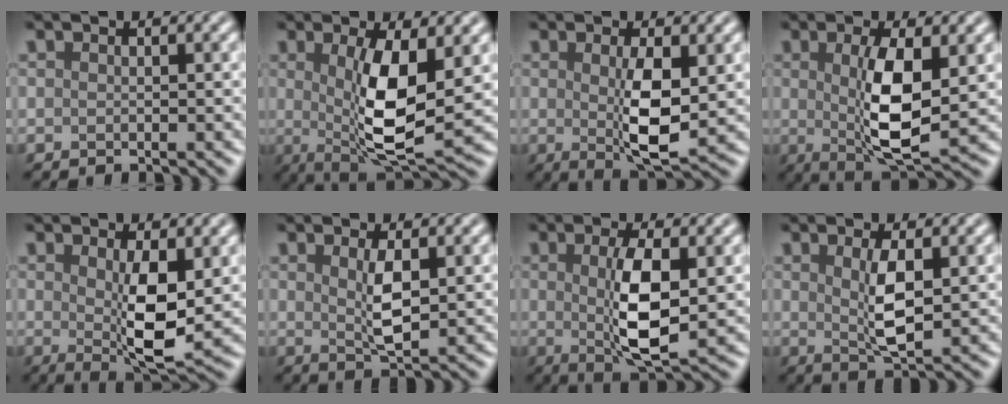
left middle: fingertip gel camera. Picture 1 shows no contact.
{"total": 7.8, "force": [0.4, 2.3, 7.4], "torque": [-0.133, -0.012, 0.012]}
{"total": 4.7, "force": [0.1, 1.2, 4.6], "torque": [-0.087, -0.011, 0.006]}
{"total": 6.7, "force": [0.3, 2.0, 6.4], "torque": [-0.119, -0.011, 0.009]}
{"total": 5.2, "force": [0.3, 1.4, 5.0], "torque": [-0.087, -0.014, 0.011]}
{"total": 2.8, "force": [0.6, 0.7, 2.6], "torque": [-0.056, -0.007, 0.014]}
{"total": 6.0, "force": [0.0, 1.8, 5.8], "torque": [-0.111, -0.009, 0.005]}
{"total": 3.6, "force": [0.5, 0.9, 3.4], "torque": [-0.070, -0.007, 0.014]}